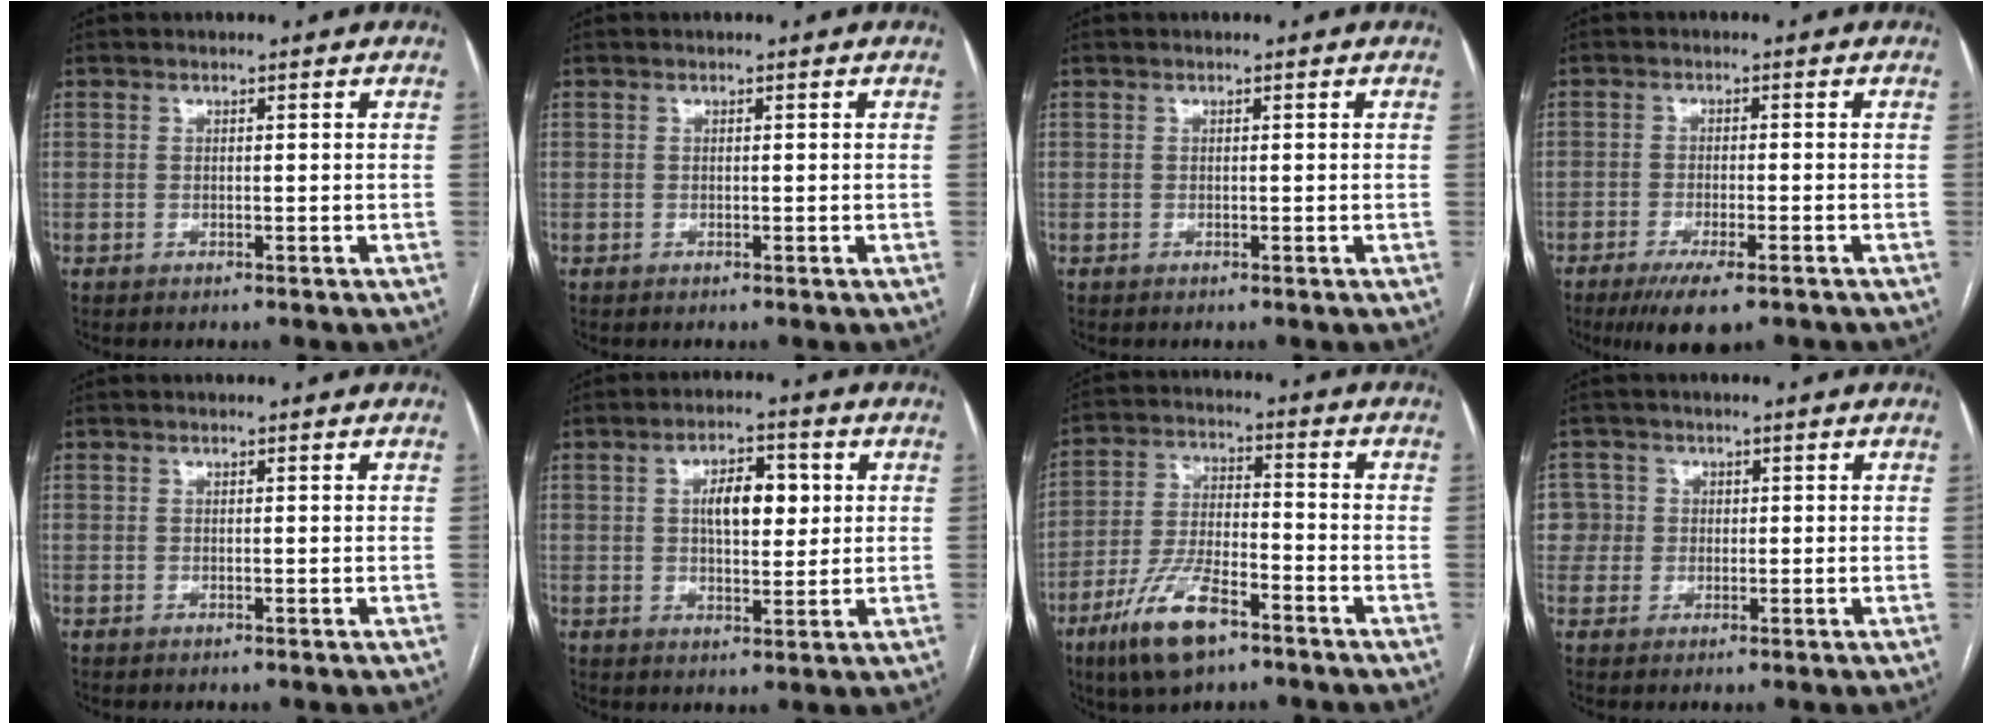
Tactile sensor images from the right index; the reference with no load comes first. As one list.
[{"total": 0.0}, {"total": 0.0}, {"total": 7.3, "force": [-4.9, 1.3, 5.2], "torque": [-0.082, -0.016, -0.075]}, {"total": 0.0}, {"total": 7.1, "force": [1.5, 3.1, 6.2], "torque": [-0.104, 0.013, 0.026]}, {"total": 12.9, "force": [-7.9, 4.1, 9.3], "torque": [-0.194, -0.006, -0.144]}, {"total": 4.4, "force": [0.7, 4.3, -0.1], "torque": [0.018, 0.017, 0.012]}]